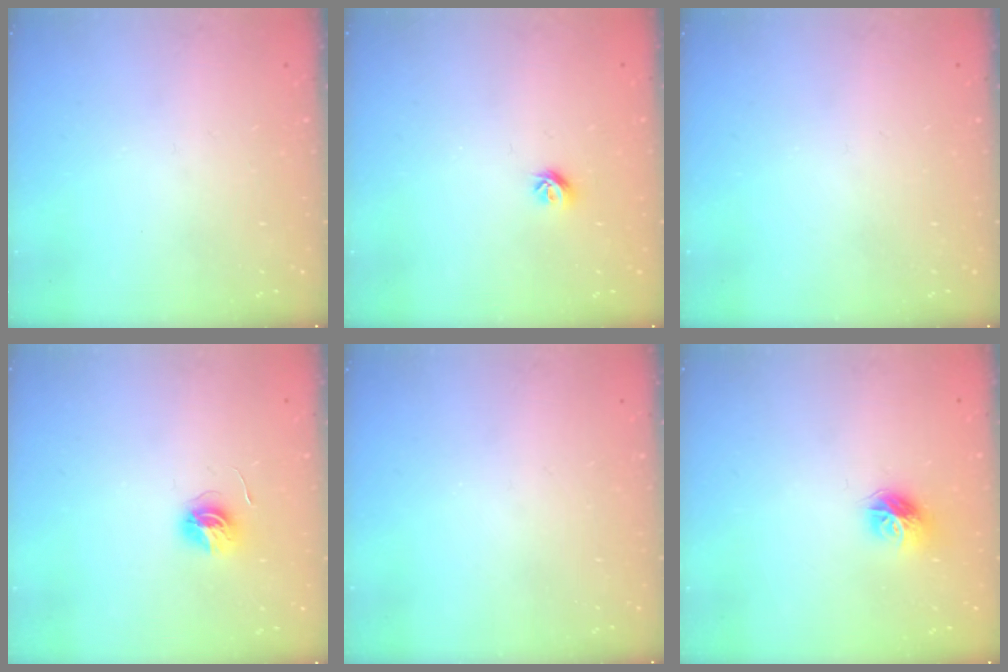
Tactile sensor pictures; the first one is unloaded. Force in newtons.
{"total": 5.4, "press": 5.3, "slide": 0.9}
{"total": 0.0}
{"total": 5.6, "press": 5.6, "slide": 0.6}
{"total": 0.0}
{"total": 9.4, "press": 9.4, "slide": 0.5}